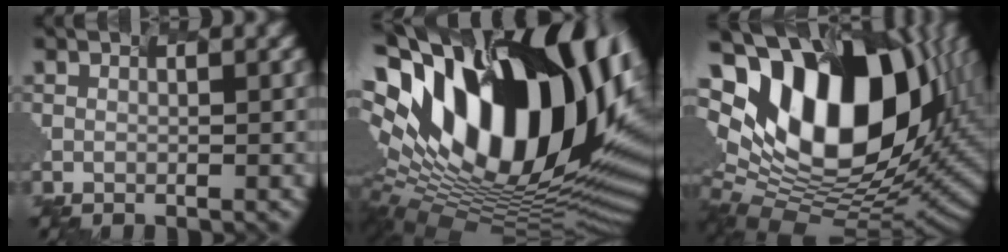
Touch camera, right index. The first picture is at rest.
{"total": 19.7, "force": [4.3, 11.1, 15.7], "torque": [-0.285, 0.003, 0.090]}
{"total": 17.1, "force": [4.3, 10.5, 12.8], "torque": [-0.229, 0.023, 0.078]}